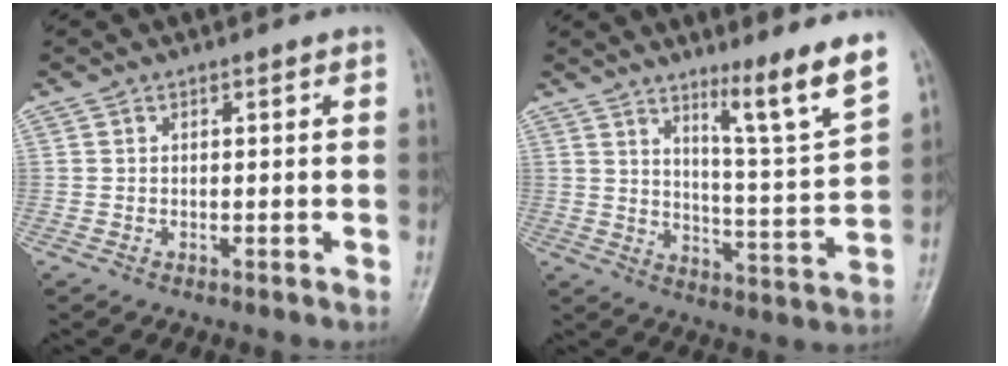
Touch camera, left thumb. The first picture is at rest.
{"total": 11.2, "force": [7.7, -0.4, 8.2], "torque": [-0.119, -0.066, 0.122]}